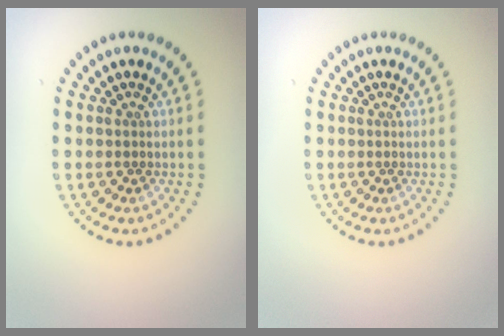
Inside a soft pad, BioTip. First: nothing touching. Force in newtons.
{"total": 0.0}